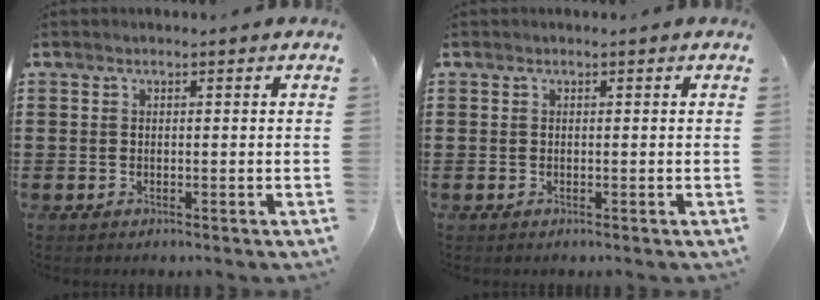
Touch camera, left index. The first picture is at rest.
{"total": 0.0}